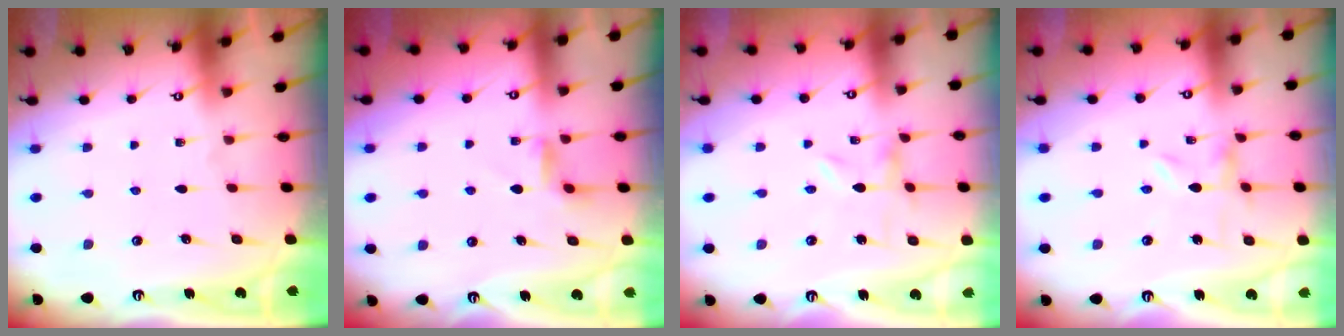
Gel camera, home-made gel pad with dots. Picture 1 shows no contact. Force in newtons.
{"total": 3.1, "press": 3.1, "slide": 0.4}
{"total": 0.0}
{"total": 0.0}